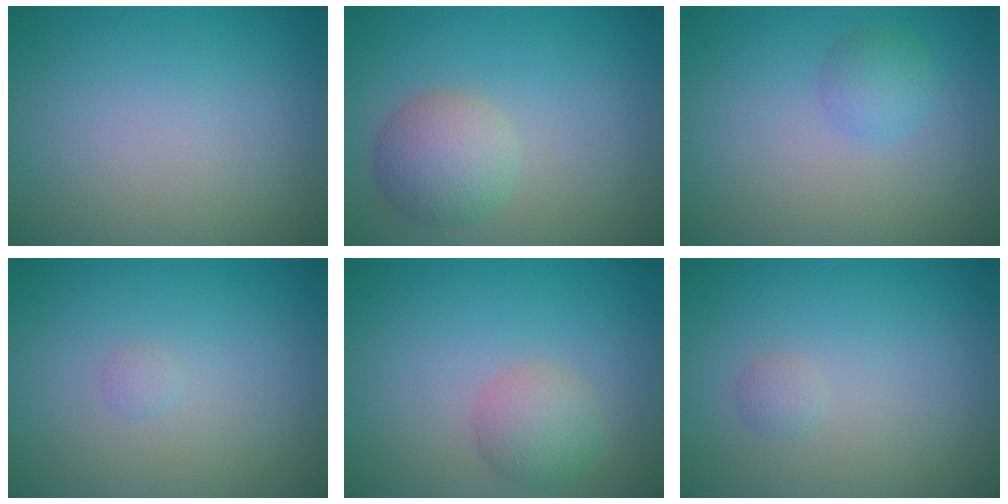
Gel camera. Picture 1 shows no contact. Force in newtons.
{"total": 3.8, "press": 3.8, "slide": 0.3}
{"total": 1.8, "press": 1.7, "slide": 0.2}
{"total": 0.5, "press": 0.5, "slide": 0.1}
{"total": 2.7, "press": 2.7, "slide": 0.2}
{"total": 0.7, "press": 0.7, "slide": 0.0}